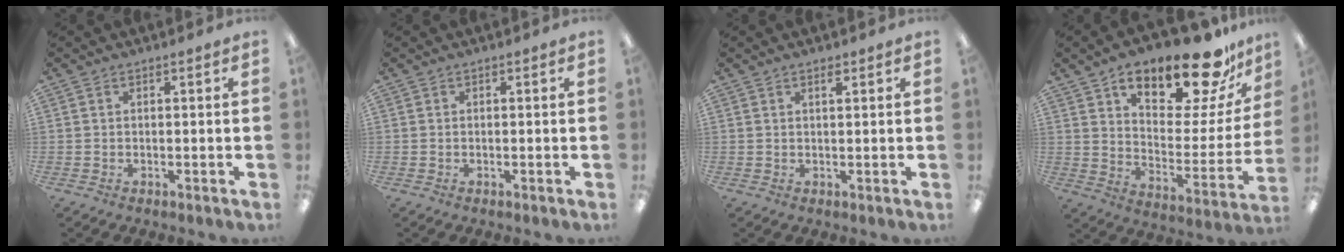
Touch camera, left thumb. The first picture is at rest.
{"total": 0.0}
{"total": 1.3, "force": [1.0, 0.3, 0.7], "torque": [-0.008, -0.004, 0.017]}
{"total": 22.3, "force": [15.9, 7.8, 13.6], "torque": [-0.194, -0.101, 0.259]}